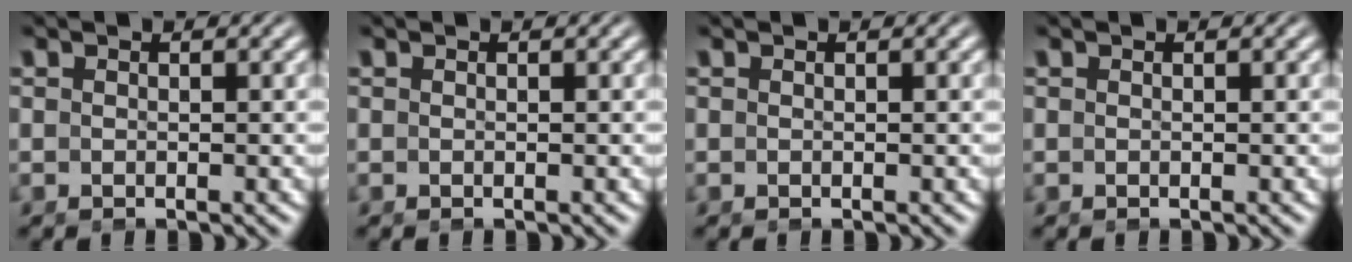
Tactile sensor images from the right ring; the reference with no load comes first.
{"total": 0.0}
{"total": 0.0}
{"total": 0.0}